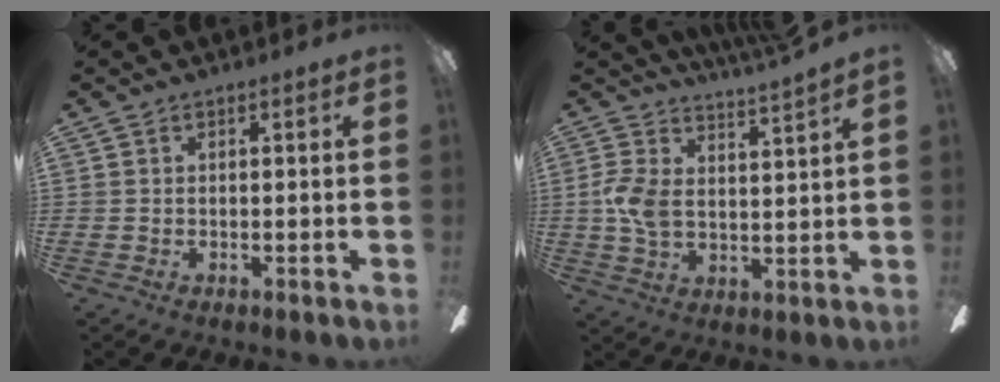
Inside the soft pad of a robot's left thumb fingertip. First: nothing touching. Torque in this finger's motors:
{"motor_torque": [1.57, 0.37, 1.08, -0.54, 0.09]}